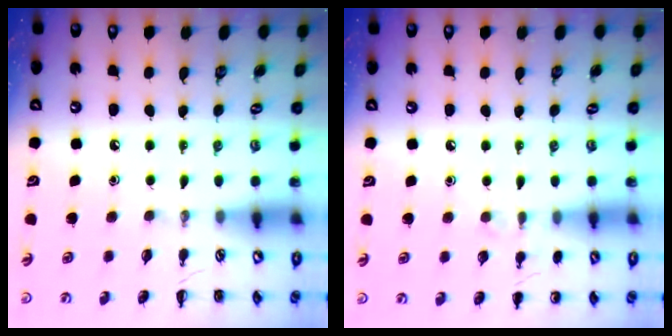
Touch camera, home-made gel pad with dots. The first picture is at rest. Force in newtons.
{"total": 4.5, "press": 4.3, "slide": 1.5}